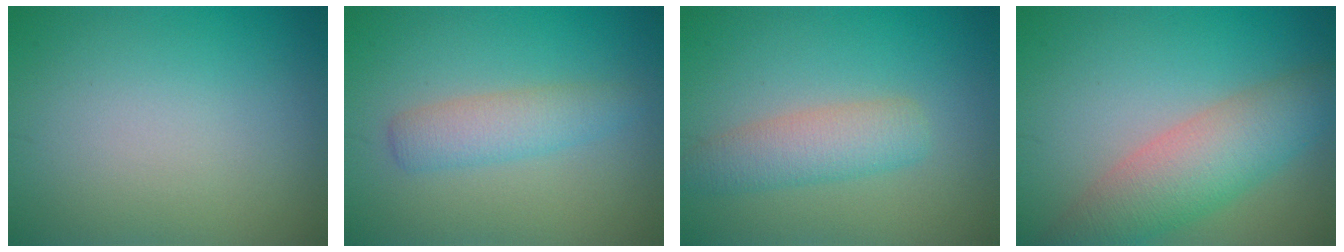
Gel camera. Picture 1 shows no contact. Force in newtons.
{"total": 2.8, "press": 2.8, "slide": 0.1}
{"total": 3.5, "press": 3.5, "slide": 0.1}
{"total": 6.2, "press": 6.1, "slide": 0.3}